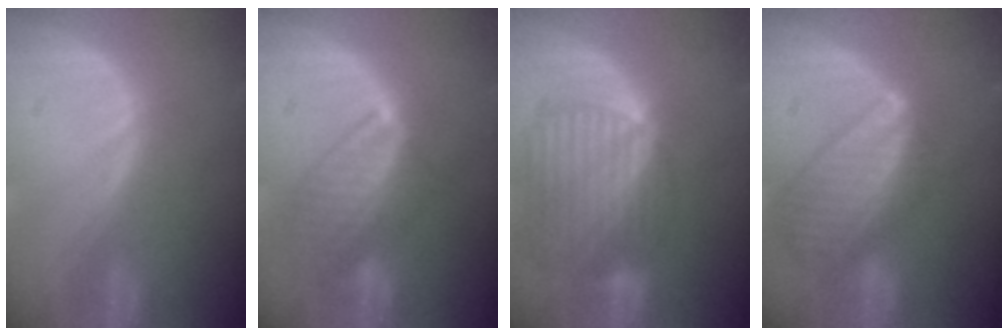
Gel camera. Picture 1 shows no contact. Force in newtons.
{"total": 7.7, "press": 7.2, "slide": 2.8}
{"total": 10.5, "press": 8.8, "slide": 5.6}
{"total": 9.6, "press": 8.4, "slide": 4.7}